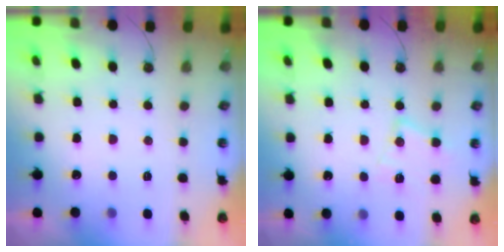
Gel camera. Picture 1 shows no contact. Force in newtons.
{"total": 11.8, "press": 11.8, "slide": 0.8}